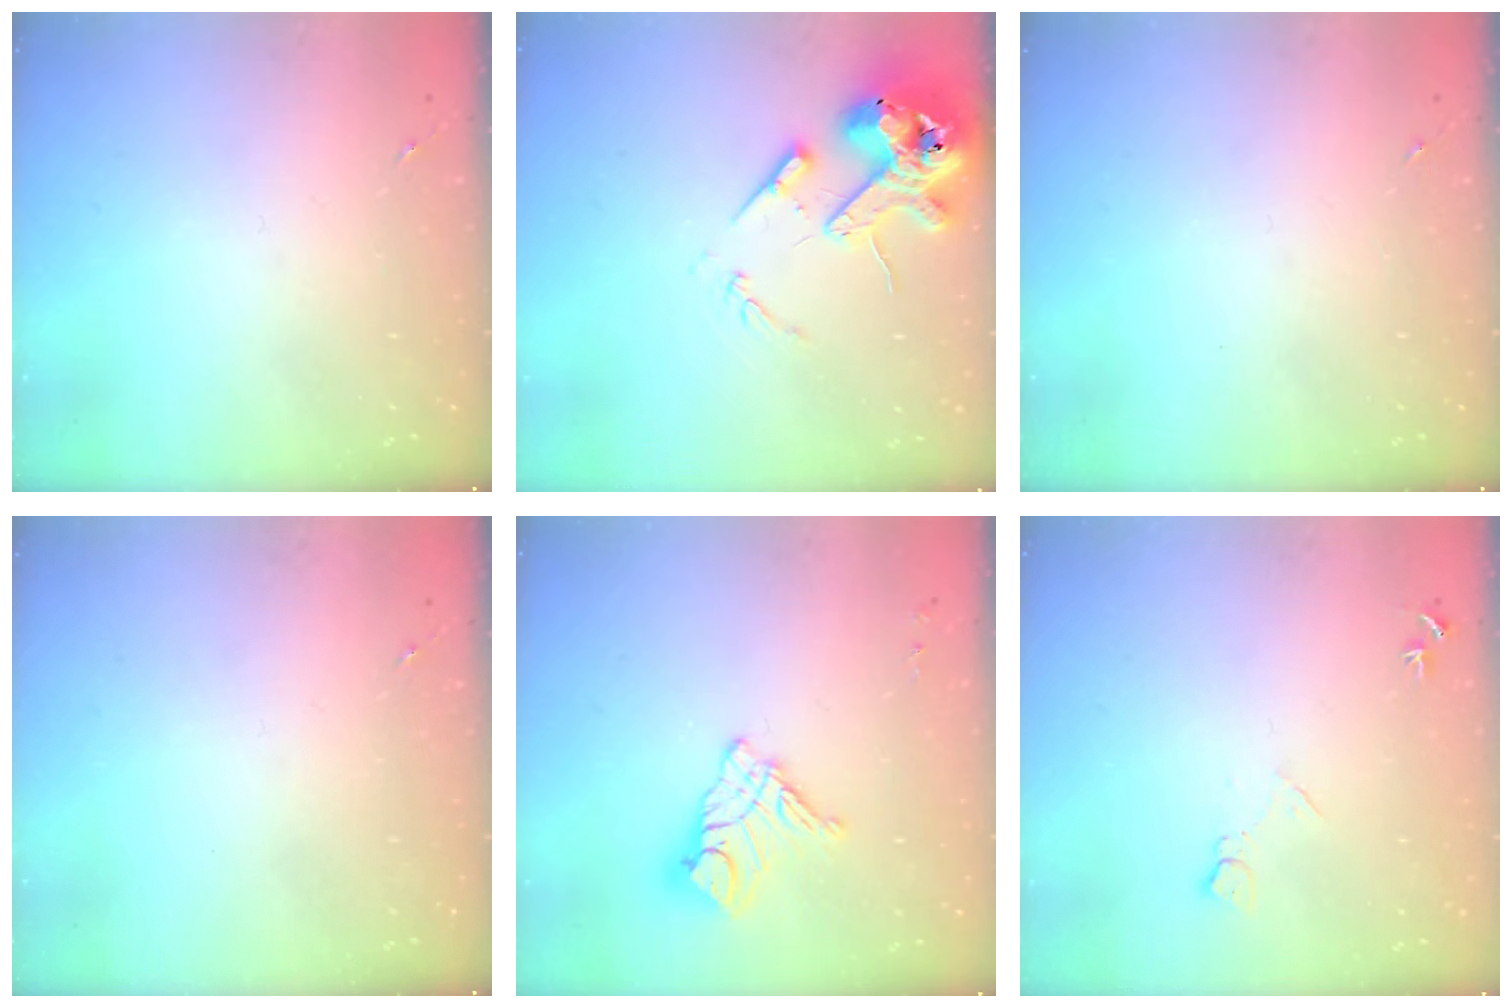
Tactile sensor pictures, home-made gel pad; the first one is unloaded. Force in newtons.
{"total": 16.3, "press": 16.0, "slide": 2.6}
{"total": 0.0}
{"total": 0.0}
{"total": 12.6, "press": 12.6, "slide": 1.2}
{"total": 7.4, "press": 7.3, "slide": 0.9}